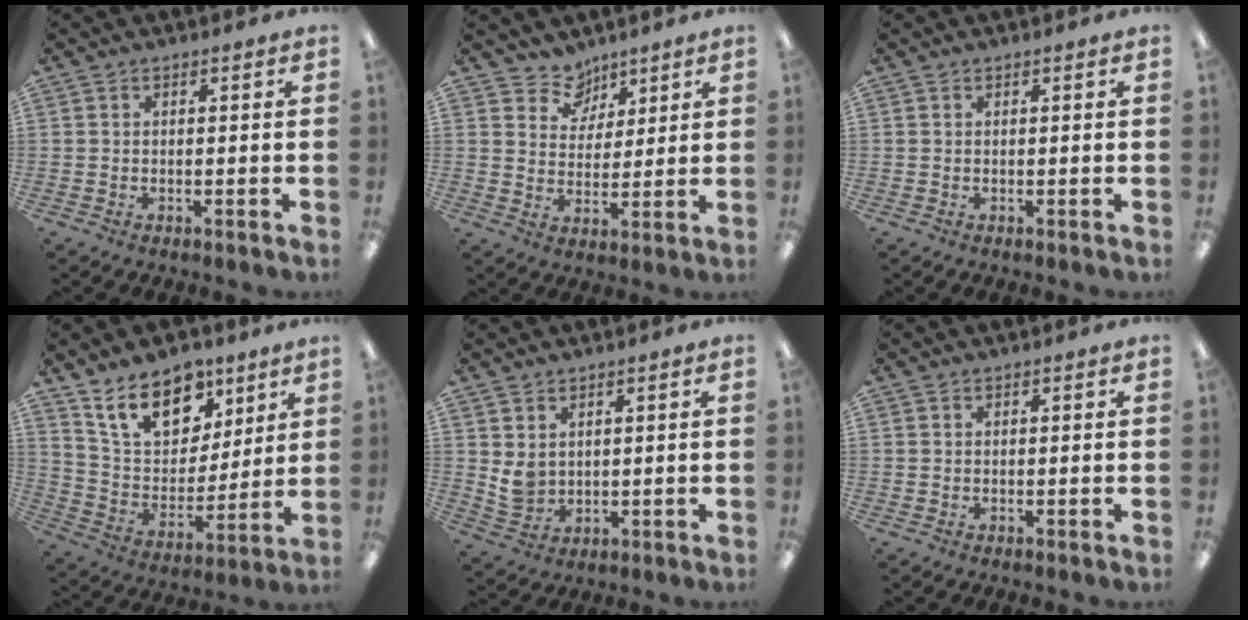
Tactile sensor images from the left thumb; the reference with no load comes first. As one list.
[{"total": 7.5, "force": [5.8, 4.8, -0.1], "torque": [0.001, -0.047, 0.109]}, {"total": 0.0}, {"total": 16.8, "force": [11.2, 9.7, 8.0], "torque": [-0.136, -0.051, 0.206]}, {"total": 4.5, "force": [2.5, 3.4, 1.7], "torque": [-0.032, -0.009, 0.048]}, {"total": 0.0}]